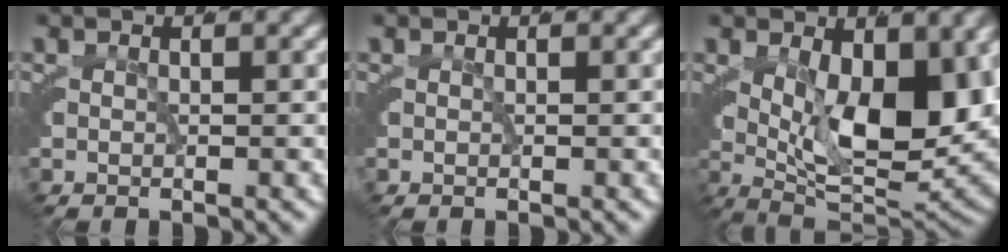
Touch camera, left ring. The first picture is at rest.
{"total": 0.0}
{"total": 11.0, "force": [0.9, 4.6, 10.0], "torque": [-0.138, -0.026, 0.028]}